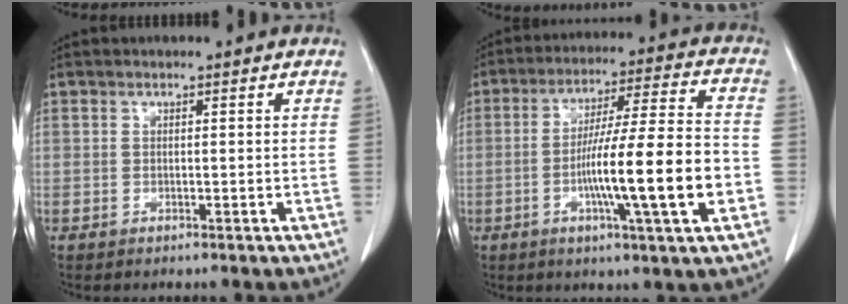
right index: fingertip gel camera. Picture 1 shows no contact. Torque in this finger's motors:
{"motor_torque": [1.87, -0.27, 1.00, 0.14]}